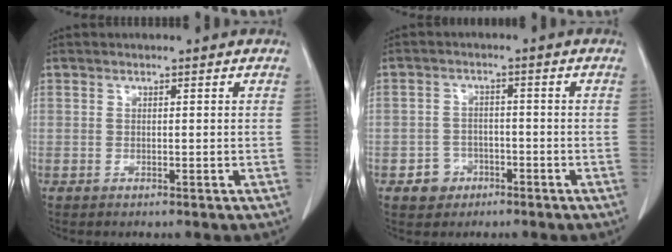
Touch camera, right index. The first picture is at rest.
{"total": 3.6, "force": [-1.9, 3.1, 0.6], "torque": [-0.004, 0.013, -0.026]}